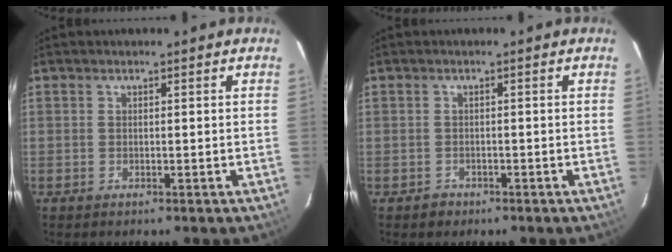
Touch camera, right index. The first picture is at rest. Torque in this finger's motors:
{"motor_torque": [-0.81, -0.35, -0.67, -0.21]}